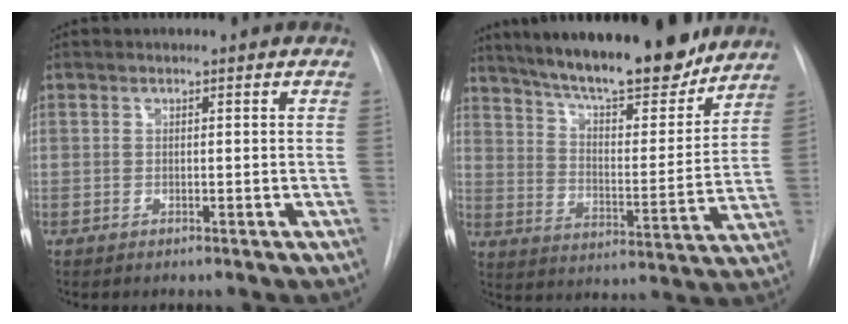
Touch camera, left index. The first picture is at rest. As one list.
[{"total": 21.4, "force": [18.1, 4.1, 10.6], "torque": [-0.172, -0.005, 0.267]}]